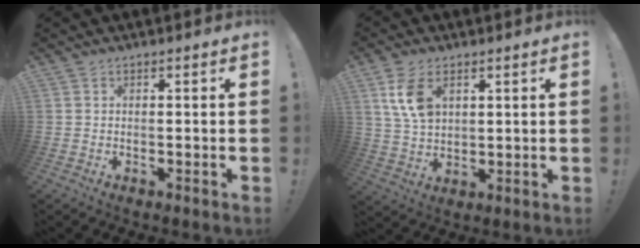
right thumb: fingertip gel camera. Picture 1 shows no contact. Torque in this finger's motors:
{"motor_torque": [0.54, 1.42, 0.23, 0.05, 0.05]}